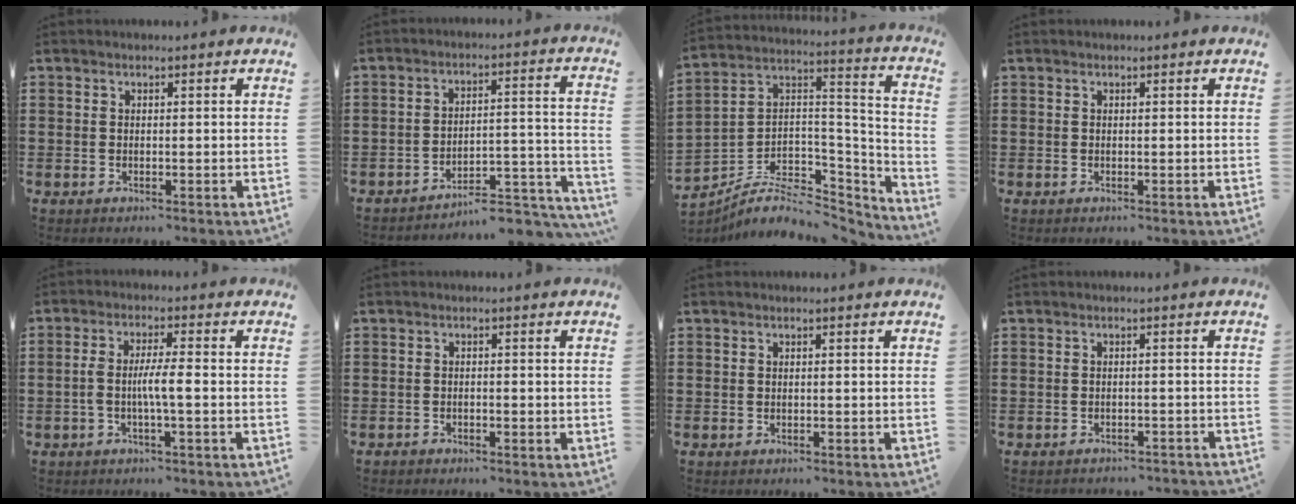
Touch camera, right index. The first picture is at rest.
{"total": 6.9, "force": [-6.5, 1.0, 2.1], "torque": [-0.026, 0.011, -0.126]}
{"total": 7.1, "force": [-4.3, 4.3, 3.6], "torque": [-0.081, 0.000, -0.082]}
{"total": 0.0}
{"total": 4.5, "force": [-1.0, 0.3, 4.3], "torque": [-0.085, -0.003, -0.023]}
{"total": 0.9, "force": [-0.8, 0.4, 0.1], "torque": [-0.007, -0.002, -0.015]}
{"total": 0.0}
{"total": 1.5, "force": [-1.5, 0.2, 0.1], "torque": [-0.008, 0.001, -0.033]}